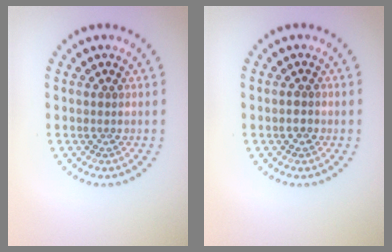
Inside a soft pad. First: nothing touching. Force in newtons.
{"total": 1.1, "press": 1.0, "slide": 0.5}